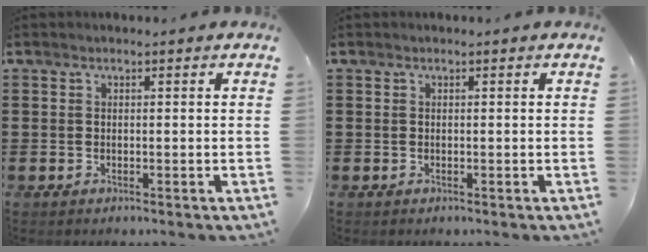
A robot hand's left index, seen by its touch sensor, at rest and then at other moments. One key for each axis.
{"total": 0.0}